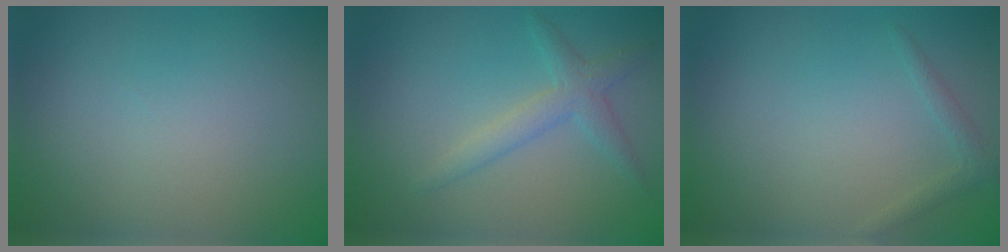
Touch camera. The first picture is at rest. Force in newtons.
{"total": 2.4, "press": 2.4, "slide": 0.0}
{"total": 1.1, "press": 1.1, "slide": 0.1}